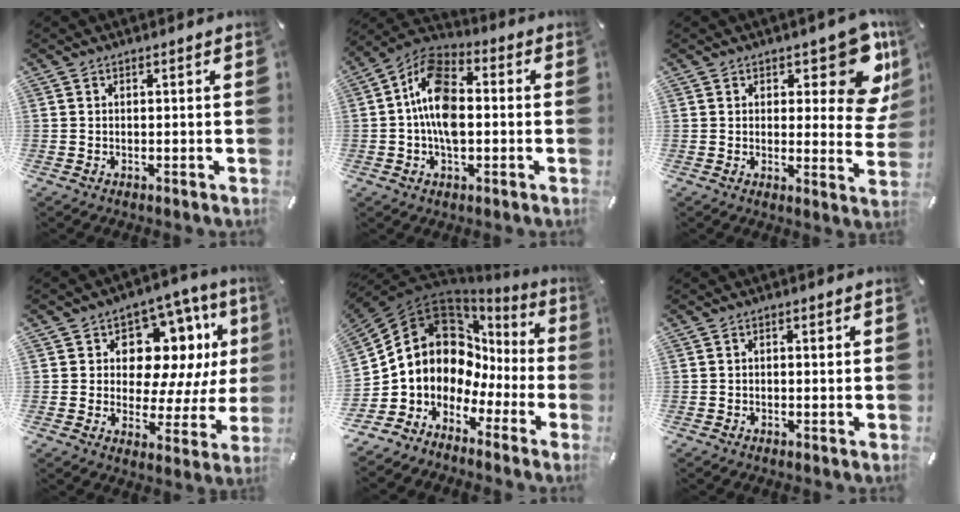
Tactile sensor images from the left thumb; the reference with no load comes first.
{"total": 12.4, "force": [-1.4, 7.5, 9.8], "torque": [-0.198, 0.011, -0.025]}
{"total": 13.0, "force": [7.5, 5.6, 9.1], "torque": [-0.088, -0.060, 0.124]}
{"total": 14.8, "force": [5.9, 10.1, 9.0], "torque": [-0.128, -0.038, 0.111]}
{"total": 11.4, "force": [3.6, 9.8, 4.7], "torque": [-0.110, -0.057, 0.069]}
{"total": 1.1, "force": [-0.1, 0.6, 0.8], "torque": [-0.016, 0.004, -0.004]}